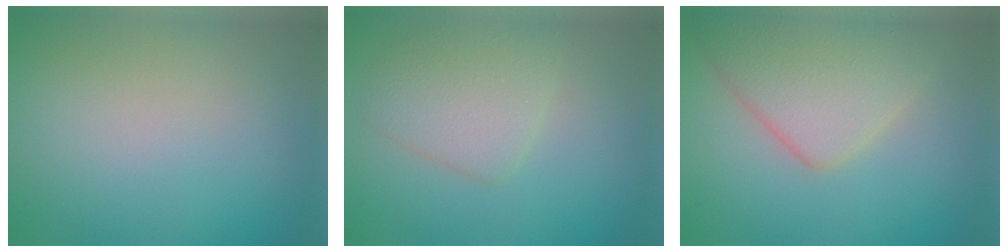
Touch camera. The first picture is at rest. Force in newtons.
{"total": 3.4, "press": 3.4, "slide": 0.1}
{"total": 5.9, "press": 5.8, "slide": 0.3}